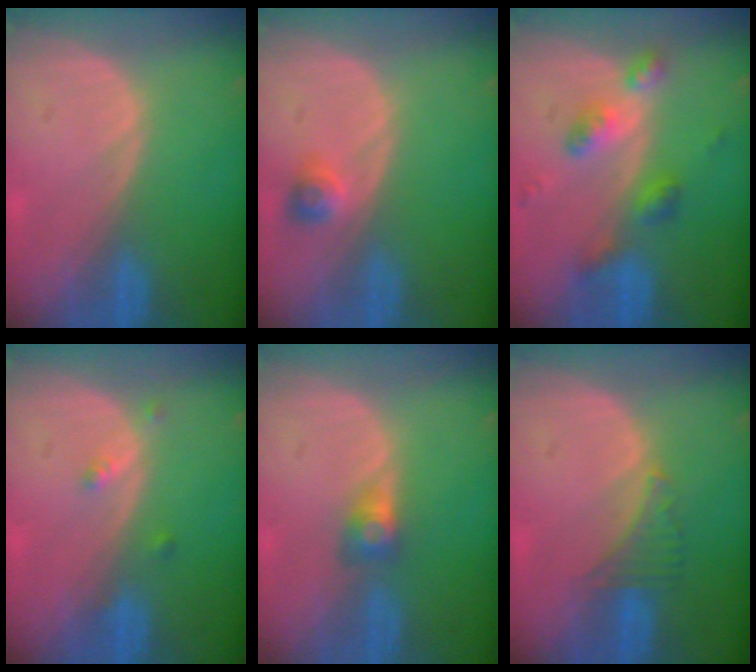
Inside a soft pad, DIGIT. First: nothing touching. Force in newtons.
{"total": 2.2, "press": 2.1, "slide": 0.8}
{"total": 6.3, "press": 5.5, "slide": 3.0}
{"total": 1.9, "press": 1.5, "slide": 1.0}
{"total": 2.8, "press": 2.4, "slide": 1.5}
{"total": 2.9, "press": 2.9, "slide": 0.6}